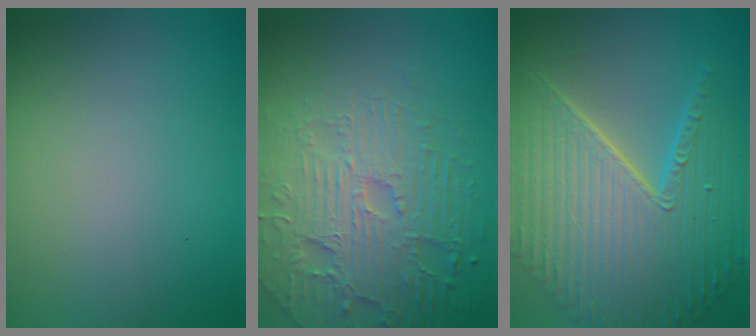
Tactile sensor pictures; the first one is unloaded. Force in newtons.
{"total": 6.9, "press": 5.3, "slide": 4.4}
{"total": 11.1, "press": 7.3, "slide": 8.4}